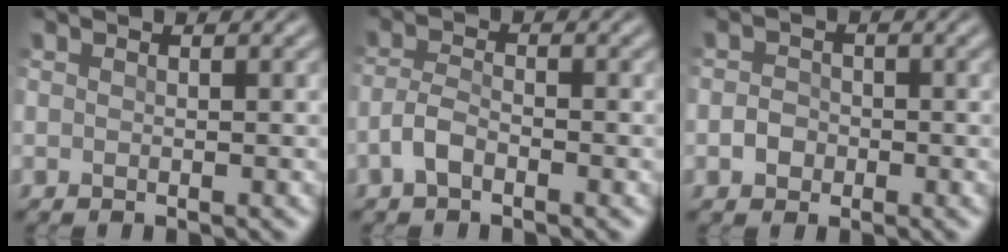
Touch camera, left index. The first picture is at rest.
{"total": 1.8, "force": [-1.1, 0.7, 1.2], "torque": [-0.028, 0.008, -0.029]}
{"total": 1.5, "force": [-0.3, 1.4, 0.5], "torque": [0.002, 0.005, -0.015]}